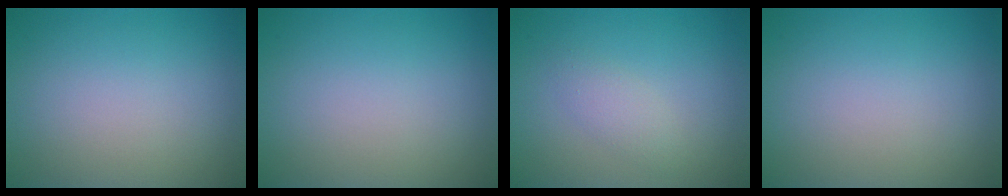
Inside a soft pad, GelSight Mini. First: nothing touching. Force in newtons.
{"total": 0.0}
{"total": 1.6, "press": 1.6, "slide": 0.1}
{"total": 0.0}